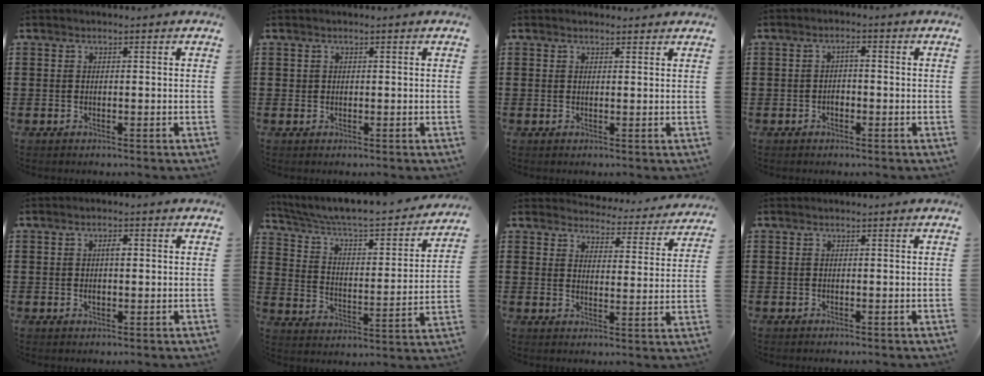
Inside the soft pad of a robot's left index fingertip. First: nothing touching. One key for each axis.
{"total": 0.6, "fx": 0.4, "fy": 0.4, "fz": 0.1, "tx": -0.005, "ty": 0.001, "tz": 0.008}
{"total": 1.2, "fx": 1.1, "fy": 0.3, "fz": 0.2, "tx": -0.007, "ty": 0.000, "tz": 0.023}
{"total": 1.7, "fx": -0.4, "fy": 0.8, "fz": 1.5, "tx": -0.031, "ty": 0.003, "tz": -0.008}
{"total": 2.4, "fx": 0.3, "fy": 1.0, "fz": 2.2, "tx": -0.043, "ty": 0.004, "tz": 0.003}
{"total": 4.3, "fx": 3.6, "fy": 0.7, "fz": 2.2, "tx": -0.064, "ty": -0.041, "tz": 0.050}
{"total": 4.4, "fx": 4.3, "fy": 0.2, "fz": 0.2, "tx": -0.021, "ty": -0.037, "tz": 0.072}
{"total": 0.0}